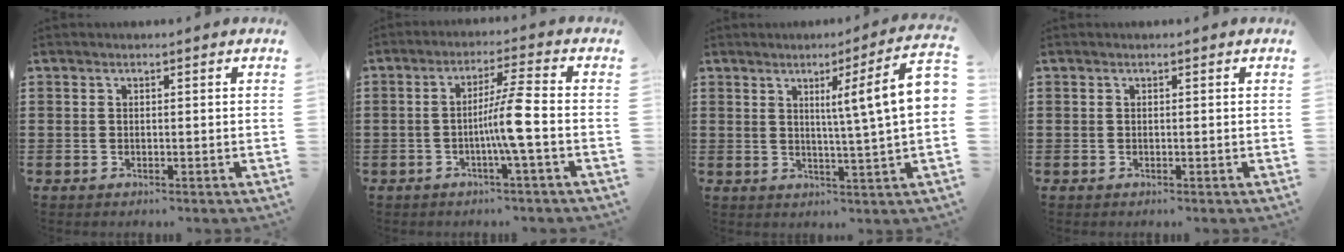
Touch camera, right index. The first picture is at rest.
{"total": 6.4, "force": [-1.6, -0.6, 6.2], "torque": [-0.109, -0.004, -0.035]}
{"total": 8.9, "force": [2.1, -0.5, 8.6], "torque": [-0.139, -0.018, 0.025]}
{"total": 0.0}